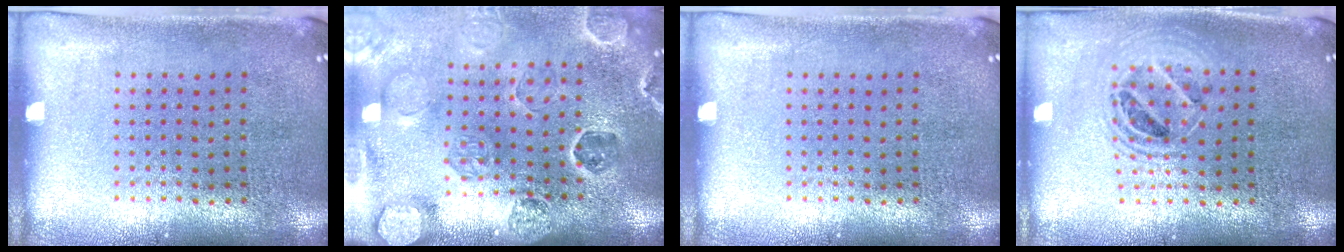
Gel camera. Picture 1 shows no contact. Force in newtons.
{"total": 2.6, "press": 2.6, "slide": 0.3}
{"total": 0.0}
{"total": 1.4, "press": 1.3, "slide": 0.6}